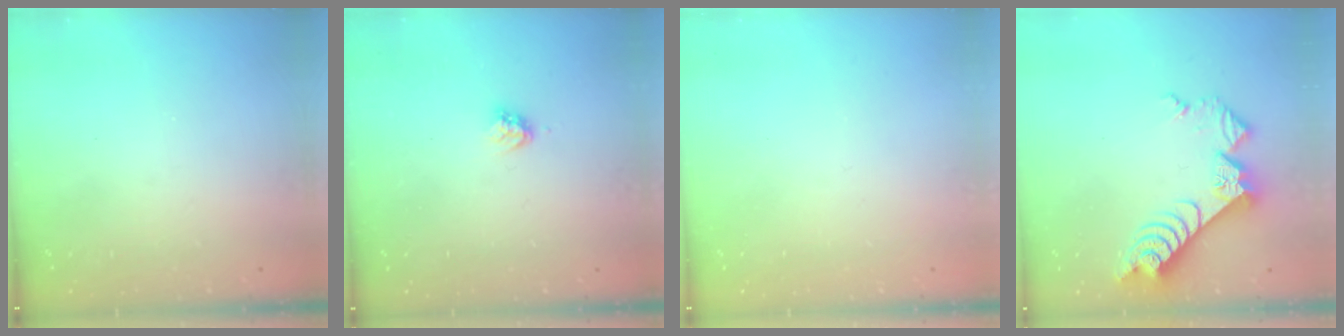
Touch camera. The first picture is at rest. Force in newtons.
{"total": 3.3, "press": 3.3, "slide": 0.3}
{"total": 0.0}
{"total": 11.2, "press": 11.1, "slide": 1.4}